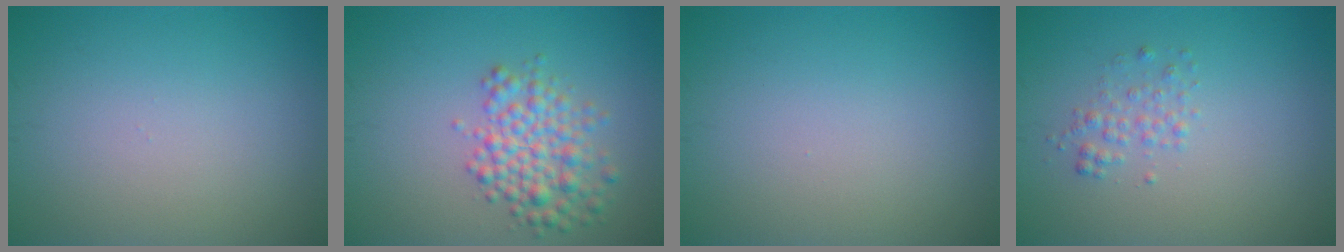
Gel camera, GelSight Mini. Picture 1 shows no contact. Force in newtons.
{"total": 4.1, "press": 4.1, "slide": 0.1}
{"total": 0.0}
{"total": 1.4, "press": 1.4, "slide": 0.0}